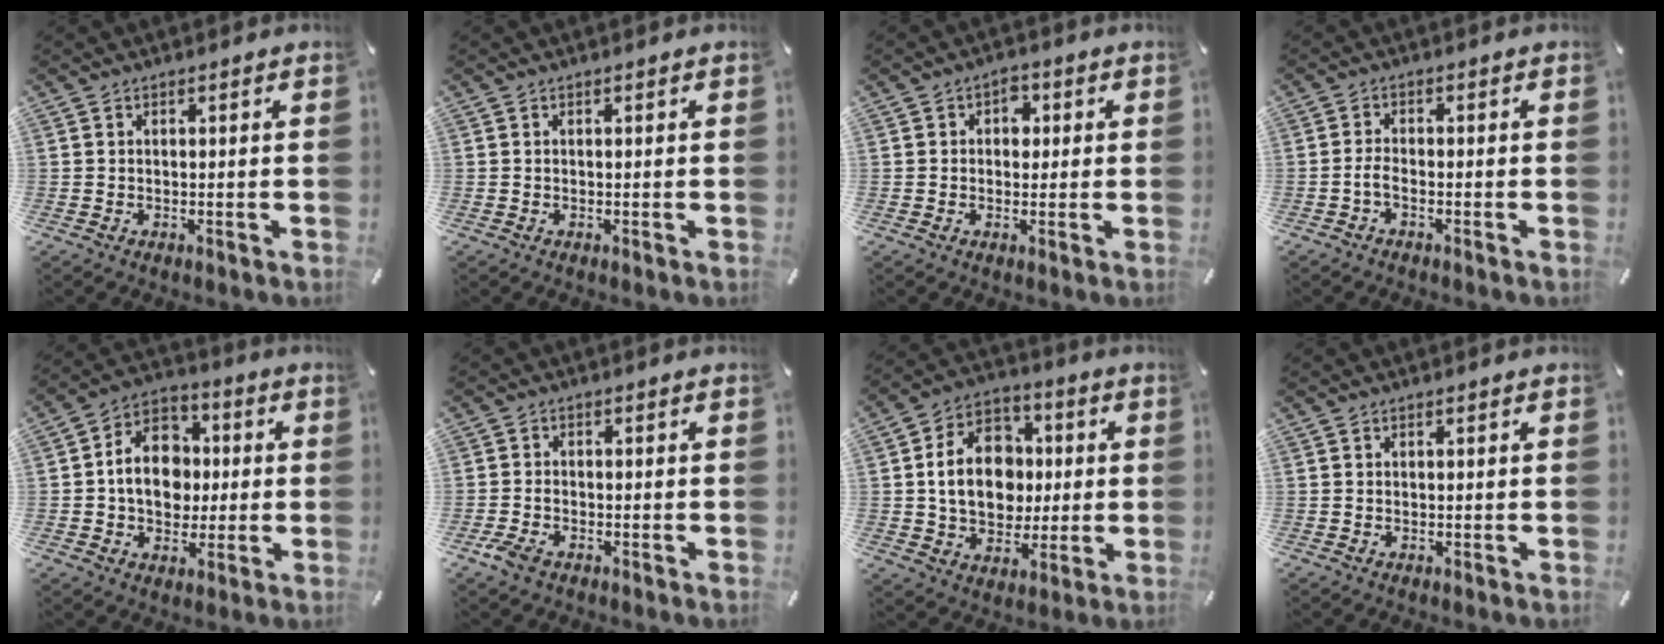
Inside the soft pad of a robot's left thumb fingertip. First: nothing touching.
{"total": 0.0}
{"total": 3.4, "force": [0.3, 2.7, 2.1], "torque": [-0.012, -0.003, -0.006]}
{"total": 2.6, "force": [-1.2, 0.9, 2.1], "torque": [-0.043, 0.003, -0.024]}
{"total": 12.5, "force": [-0.7, 10.2, 7.1], "torque": [-0.127, 0.016, -0.012]}
{"total": 3.1, "force": [-1.8, 2.1, 1.4], "torque": [-0.031, 0.006, -0.034]}
{"total": 15.1, "force": [0.2, 12.3, 8.7], "torque": [-0.170, 0.017, 0.008]}
{"total": 0.0}